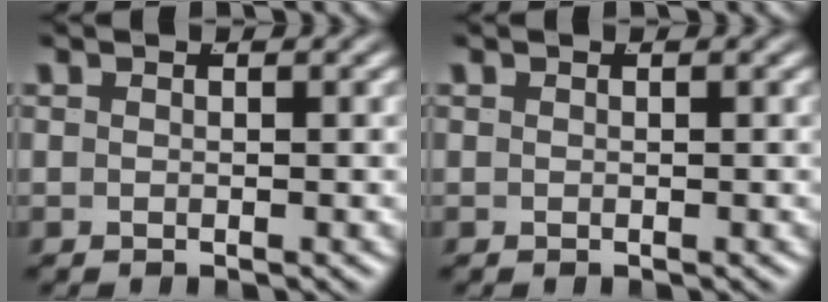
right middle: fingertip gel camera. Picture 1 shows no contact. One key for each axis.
{"total": 0.0}